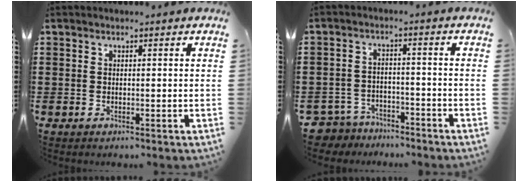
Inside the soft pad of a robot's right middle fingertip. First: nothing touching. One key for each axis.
{"total": 4.6, "fx": -4.5, "fy": 1.1, "fz": -0.1, "tx": -0.025, "ty": 0.000, "tz": -0.103}